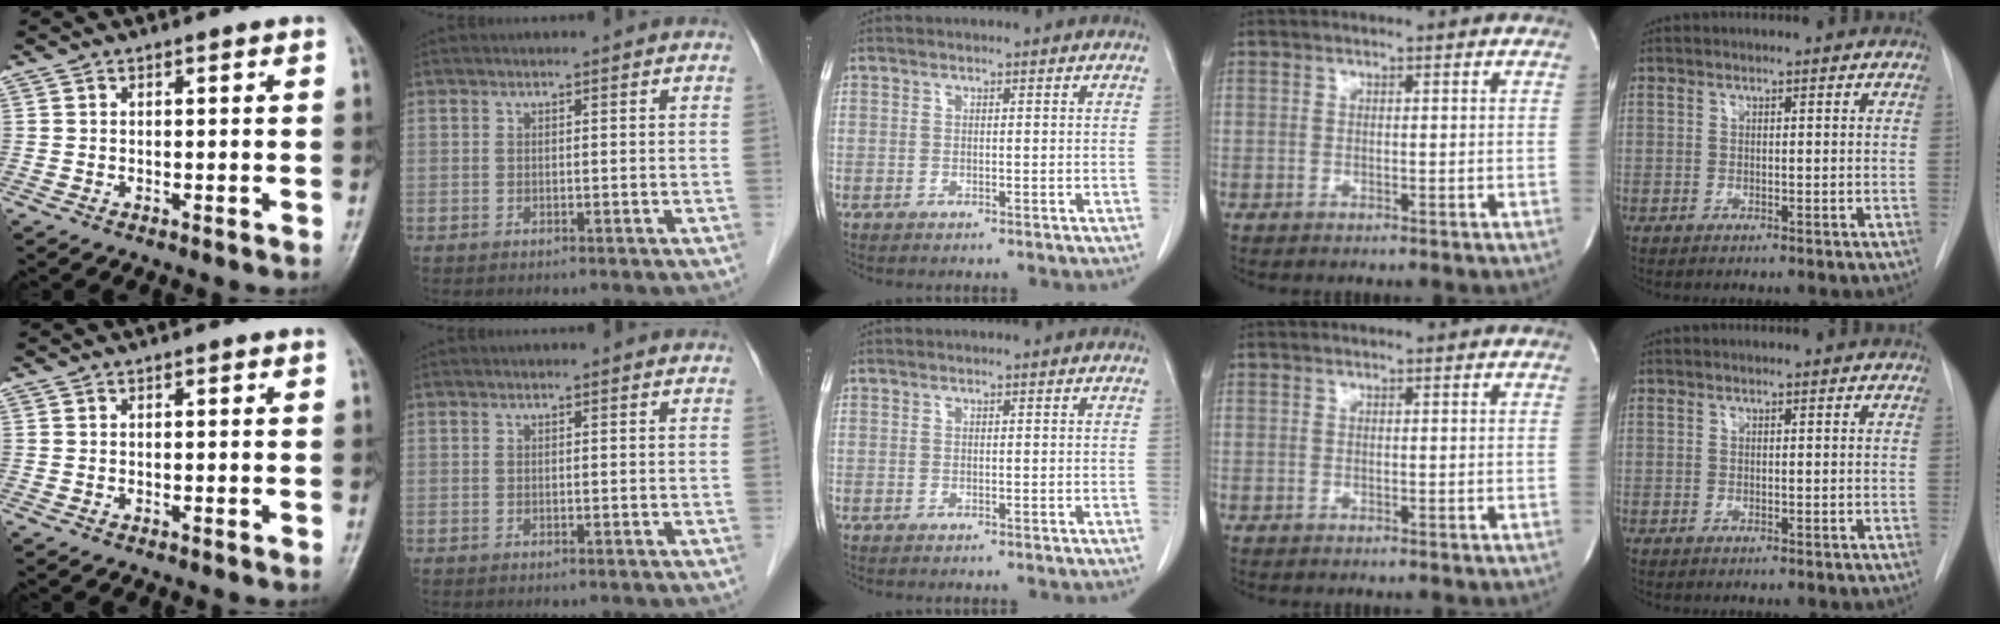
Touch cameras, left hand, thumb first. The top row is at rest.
{}